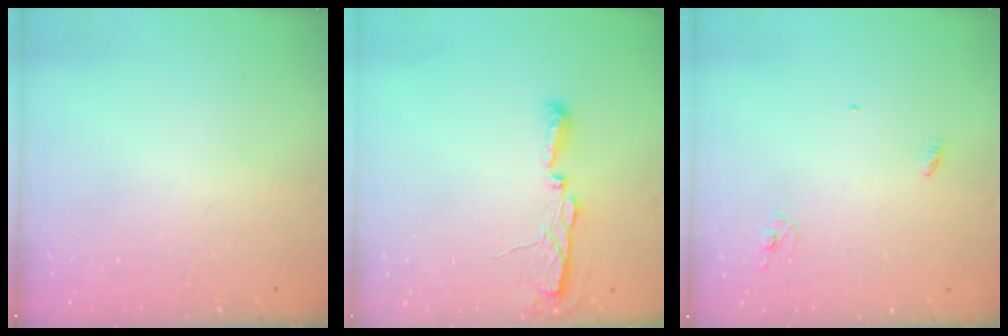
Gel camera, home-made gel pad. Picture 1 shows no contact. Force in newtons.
{"total": 5.5, "press": 5.5, "slide": 0.6}
{"total": 2.8, "press": 2.8, "slide": 0.2}